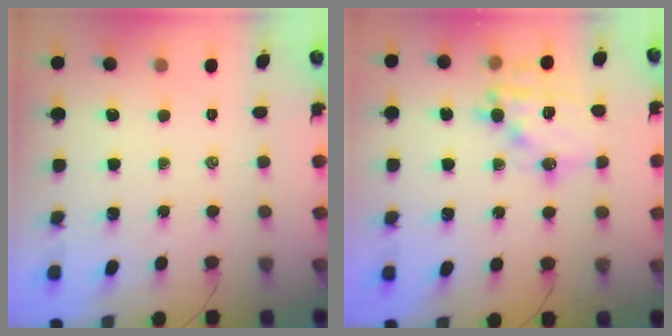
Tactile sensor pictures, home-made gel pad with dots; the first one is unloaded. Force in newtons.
{"total": 15.9, "press": 15.6, "slide": 3.2}